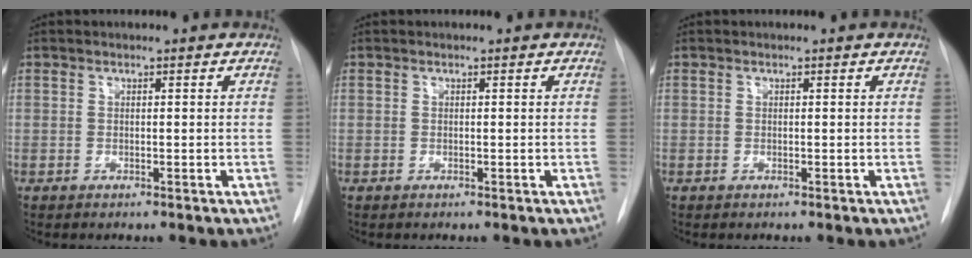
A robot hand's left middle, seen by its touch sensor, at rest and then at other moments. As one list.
[{"total": 0.0}, {"total": 0.0}]